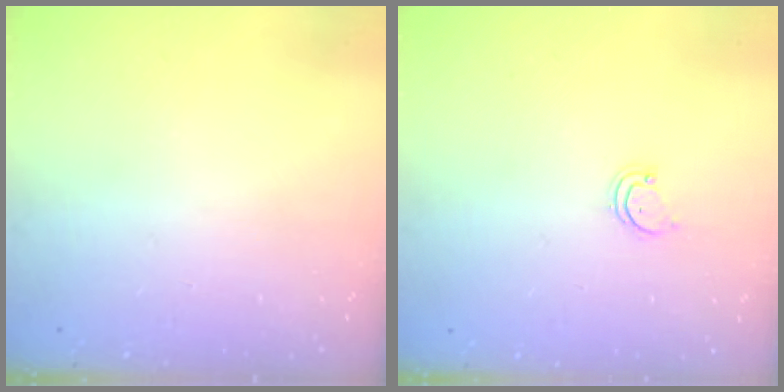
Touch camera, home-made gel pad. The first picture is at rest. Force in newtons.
{"total": 1.9, "press": 1.9, "slide": 0.2}